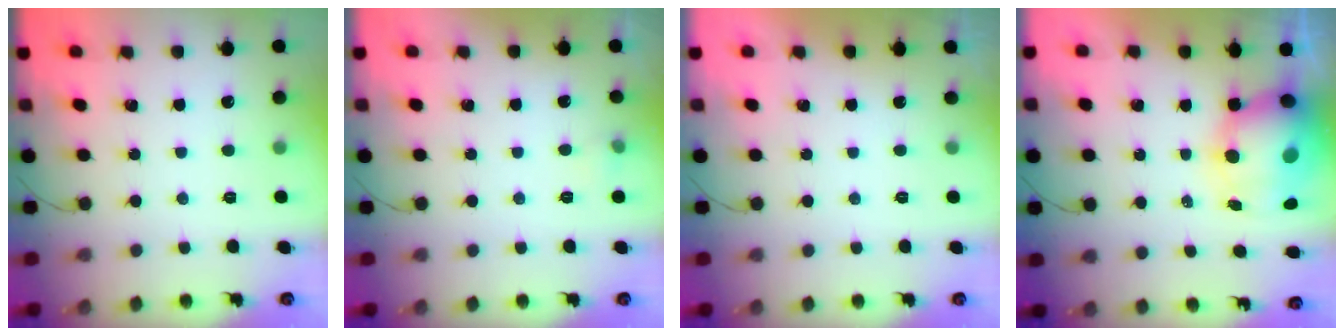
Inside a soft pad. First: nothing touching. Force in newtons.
{"total": 4.0, "press": 3.7, "slide": 1.6}
{"total": 0.0}
{"total": 12.2, "press": 11.8, "slide": 3.0}